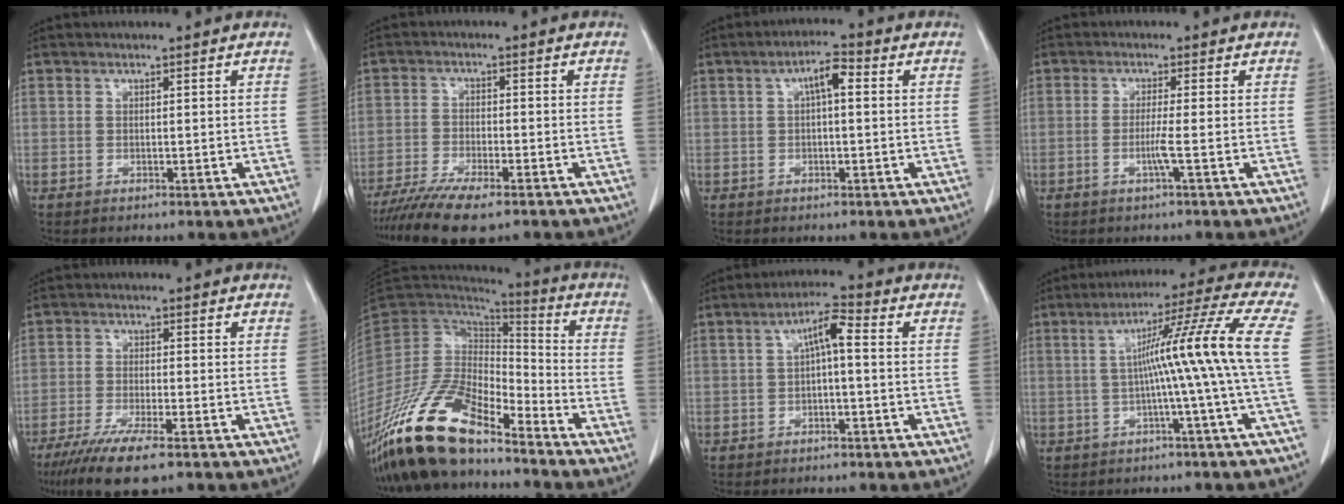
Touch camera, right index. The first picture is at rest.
{"total": 9.6, "force": [-7.4, 1.8, 5.9], "torque": [-0.096, -0.020, -0.121]}
{"total": 4.0, "force": [0.8, 1.0, 3.8], "torque": [-0.065, 0.014, 0.011]}
{"total": 2.6, "force": [-0.8, -0.7, 2.3], "torque": [-0.048, -0.004, -0.019]}
{"total": 8.8, "force": [-6.1, 0.8, 6.2], "torque": [-0.109, -0.021, -0.100]}
{"total": 17.6, "force": [-13.8, 5.3, 9.5], "torque": [-0.182, 0.004, -0.259]}
{"total": 4.7, "force": [0.4, 0.9, 4.6], "torque": [-0.081, 0.019, 0.004]}
{"total": 12.3, "force": [-0.3, -2.9, 11.9], "torque": [-0.172, 0.019, -0.003]}